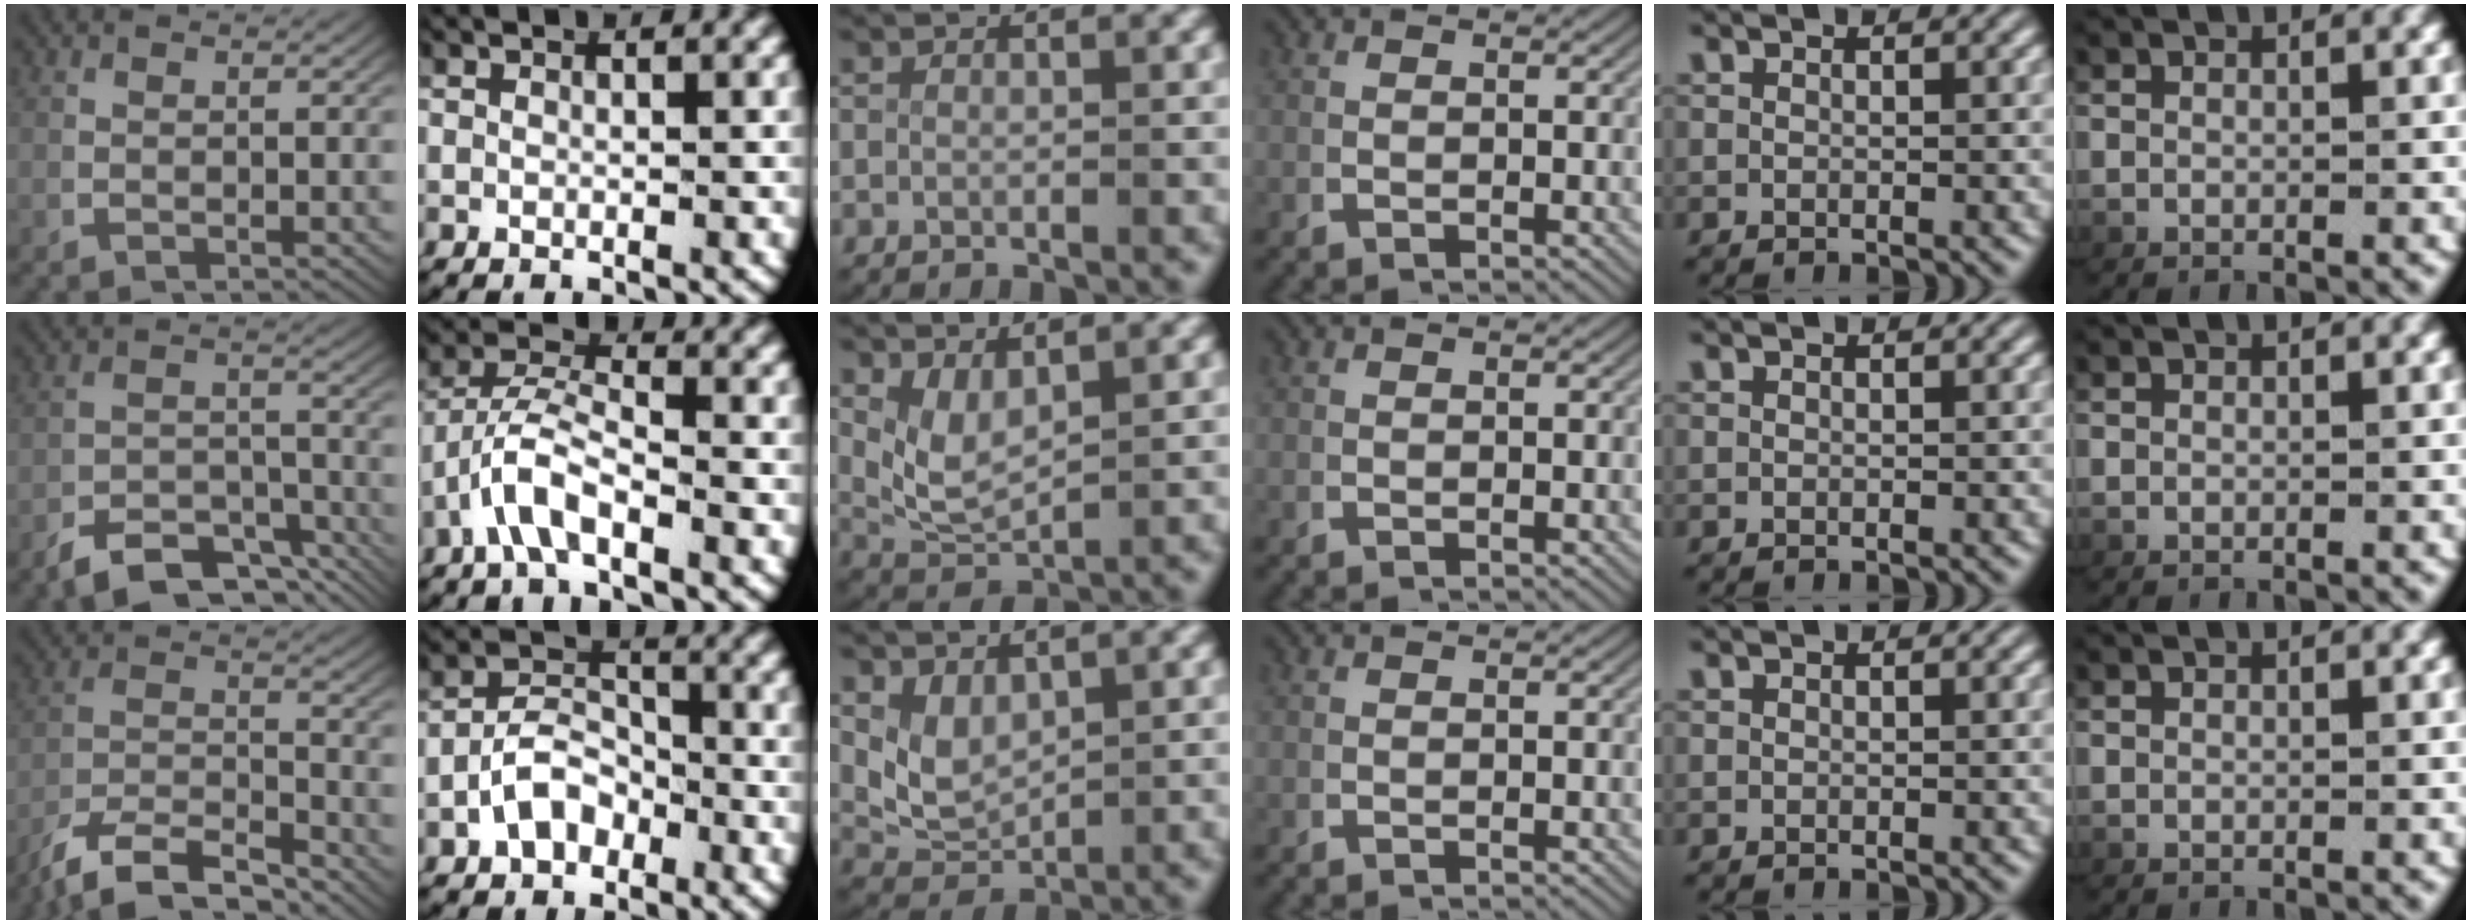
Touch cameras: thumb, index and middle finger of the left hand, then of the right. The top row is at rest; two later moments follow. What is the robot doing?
{"motion": "lift_and_place", "object": "card"}